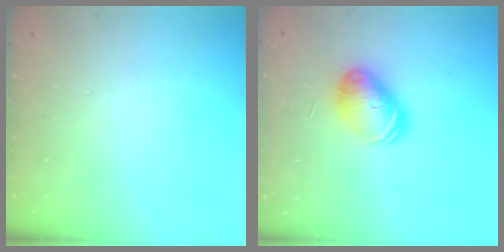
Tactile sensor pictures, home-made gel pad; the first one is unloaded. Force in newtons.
{"total": 9.3, "press": 9.2, "slide": 1.5}